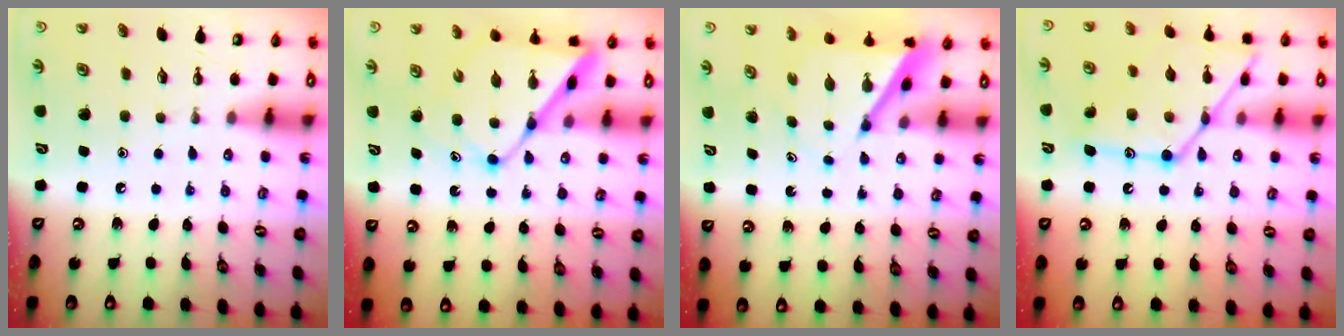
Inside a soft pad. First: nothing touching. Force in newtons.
{"total": 12.5, "press": 12.5, "slide": 1.1}
{"total": 5.6, "press": 5.6, "slide": 0.5}
{"total": 18.0, "press": 17.9, "slide": 1.5}